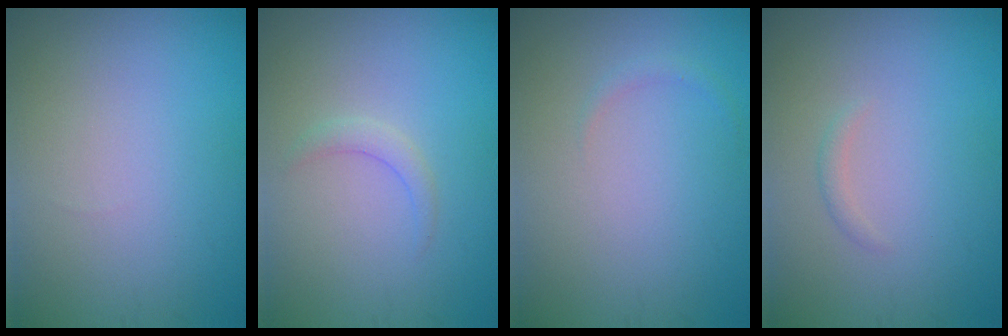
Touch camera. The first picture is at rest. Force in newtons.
{"total": 1.2, "press": 1.2, "slide": 0.1}
{"total": 0.6, "press": 0.6, "slide": 0.0}
{"total": 0.7, "press": 0.7, "slide": 0.0}